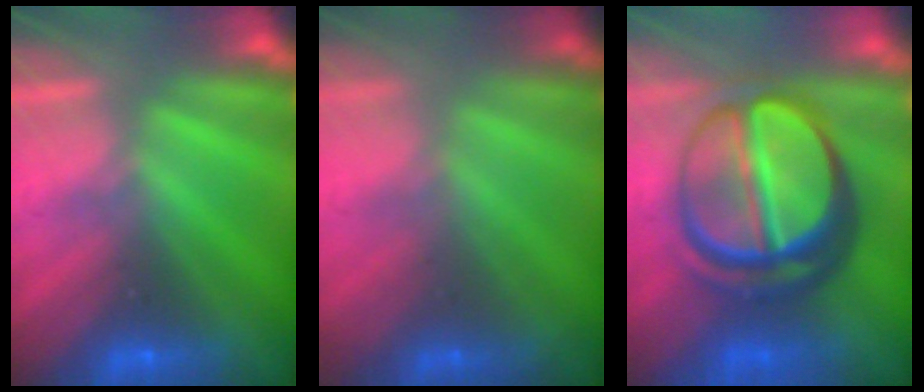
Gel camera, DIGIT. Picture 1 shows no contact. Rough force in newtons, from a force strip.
{"total": 1.8}
{"total": 7.2}